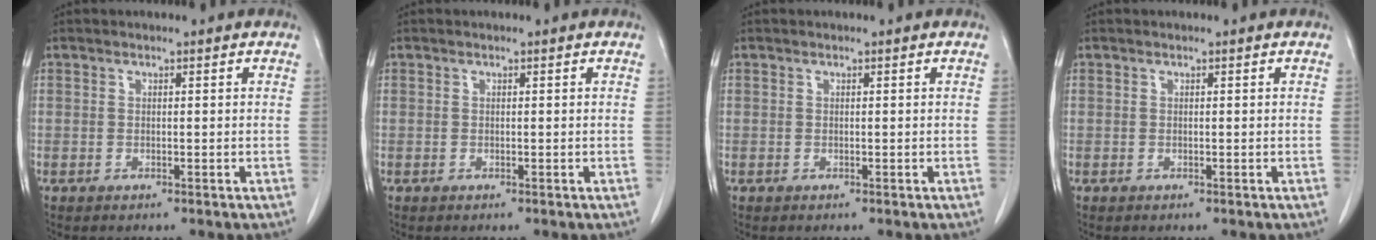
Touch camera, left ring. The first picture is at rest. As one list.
[{"total": 0.0}, {"total": 0.0}, {"total": 0.0}]